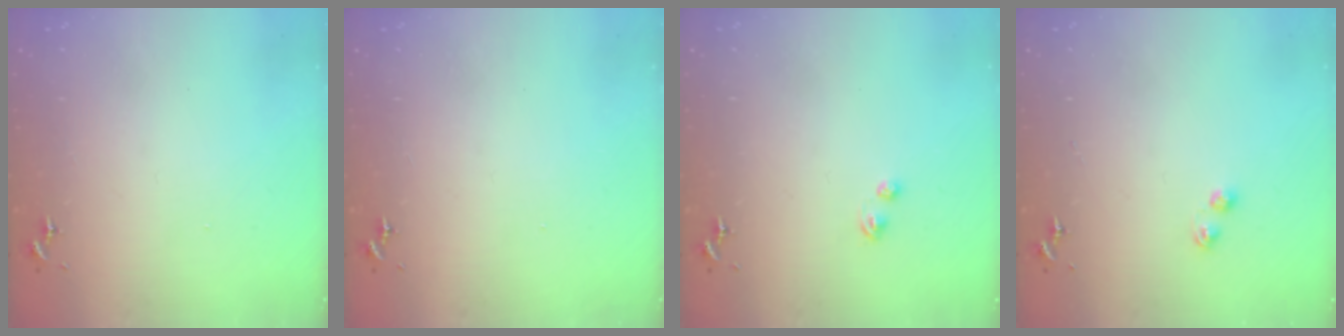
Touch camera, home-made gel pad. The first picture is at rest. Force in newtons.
{"total": 0.0}
{"total": 2.2, "press": 2.1, "slide": 0.5}
{"total": 3.6, "press": 3.6, "slide": 0.4}